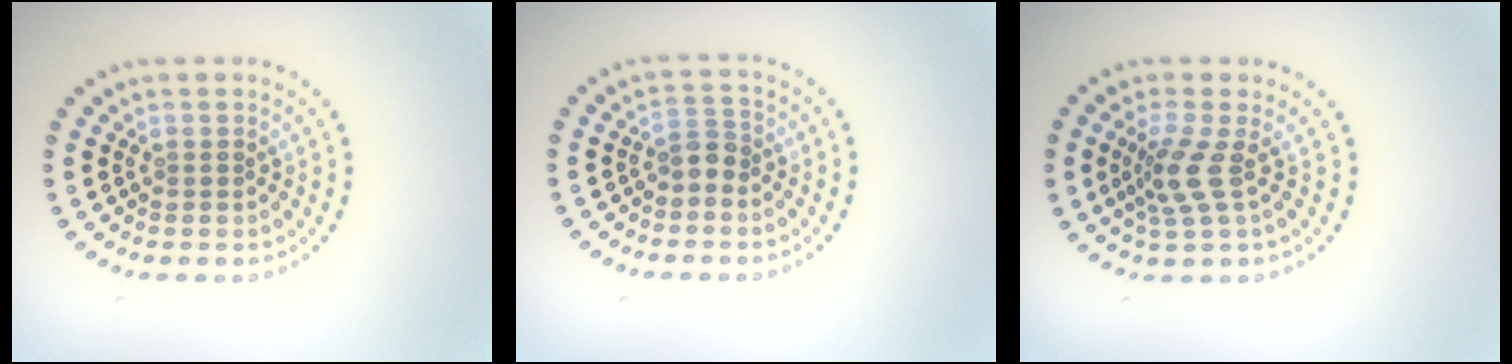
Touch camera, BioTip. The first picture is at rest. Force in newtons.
{"total": 1.8, "press": 1.5, "slide": 1.0}
{"total": 2.7, "press": 1.9, "slide": 1.9}